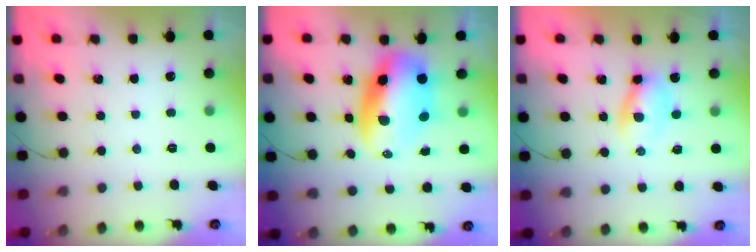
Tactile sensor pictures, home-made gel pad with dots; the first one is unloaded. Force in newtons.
{"total": 10.9, "press": 10.5, "slide": 2.9}
{"total": 2.8, "press": 2.5, "slide": 1.2}